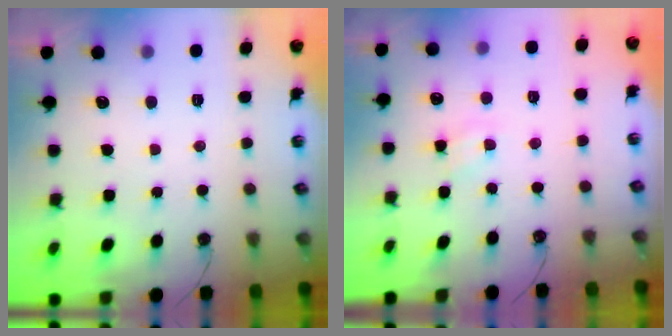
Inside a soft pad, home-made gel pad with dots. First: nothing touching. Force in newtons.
{"total": 2.4, "press": 2.3, "slide": 0.4}